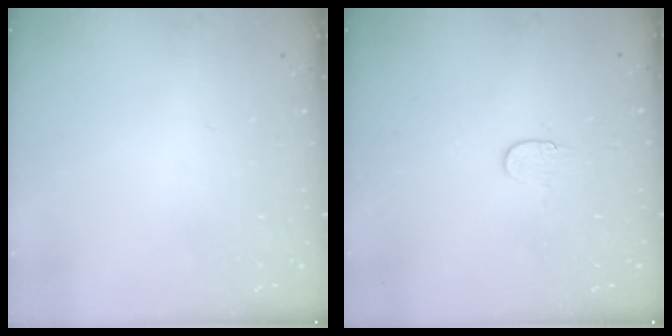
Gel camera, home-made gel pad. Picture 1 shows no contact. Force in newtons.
{"total": 4.1, "press": 4.1, "slide": 0.4}